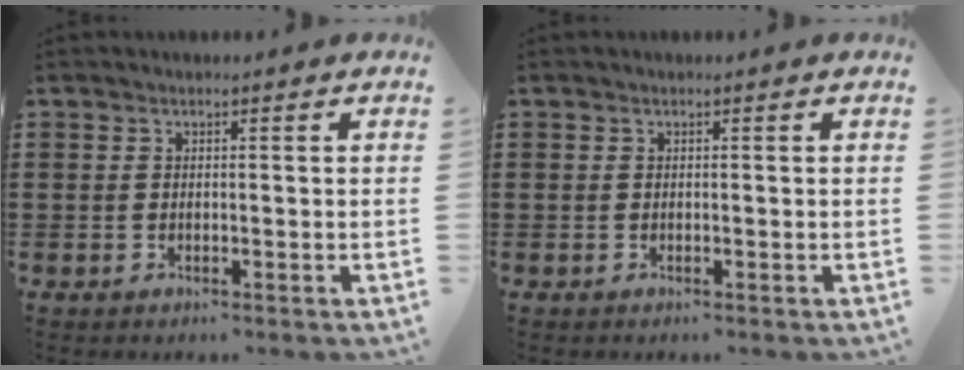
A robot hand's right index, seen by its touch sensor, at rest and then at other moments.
{"total": 0.0}